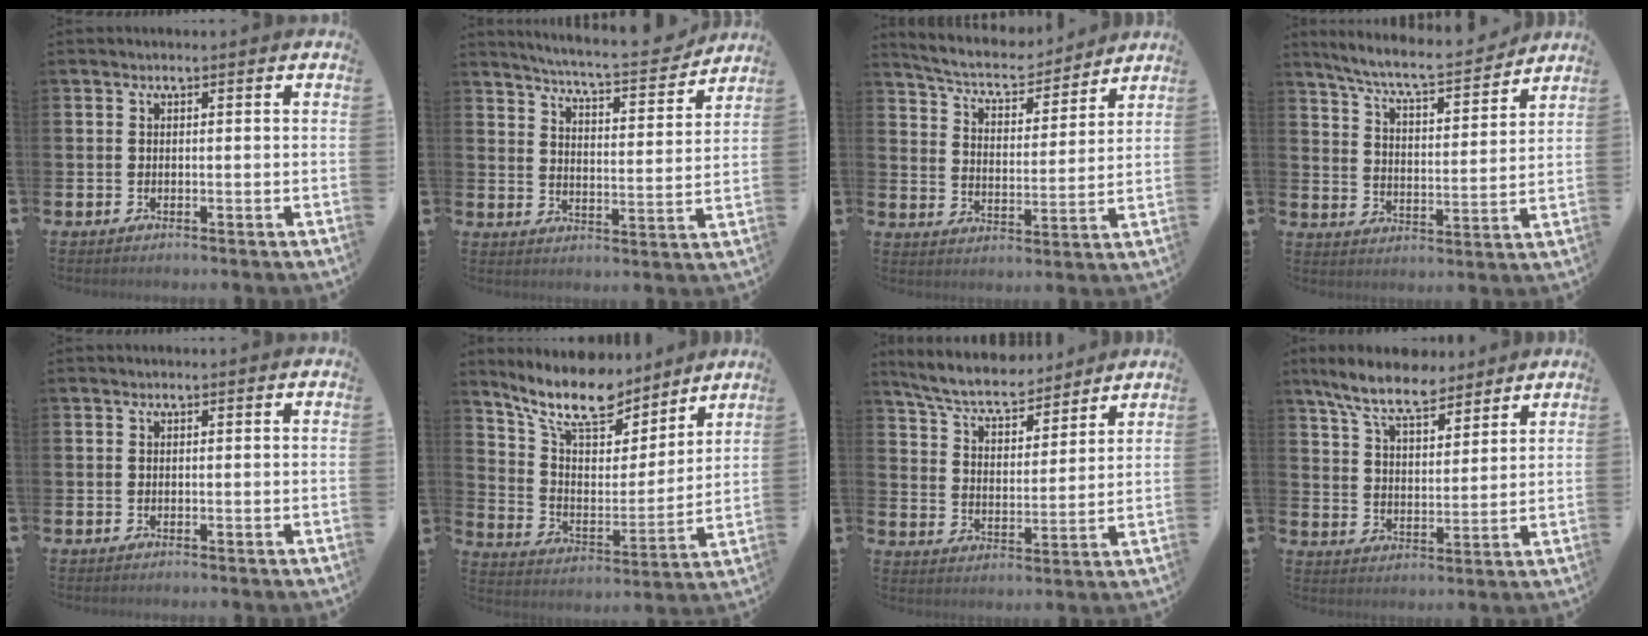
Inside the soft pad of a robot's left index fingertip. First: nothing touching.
{"total": 6.4, "force": [6.2, 0.1, 1.6], "torque": [-0.048, -0.050, 0.102]}
{"total": 6.5, "force": [6.1, 1.6, 1.7], "torque": [-0.055, -0.047, 0.100]}
{"total": 7.4, "force": [6.9, 0.8, 2.5], "torque": [-0.077, -0.050, 0.116]}
{"total": 0.0}
{"total": 11.9, "force": [10.1, 4.3, 4.7], "torque": [-0.116, -0.066, 0.175]}
{"total": 7.2, "force": [6.6, 1.8, 2.2], "torque": [-0.063, -0.043, 0.114]}
{"total": 9.1, "force": [8.0, 2.4, 3.6], "torque": [-0.090, -0.030, 0.145]}